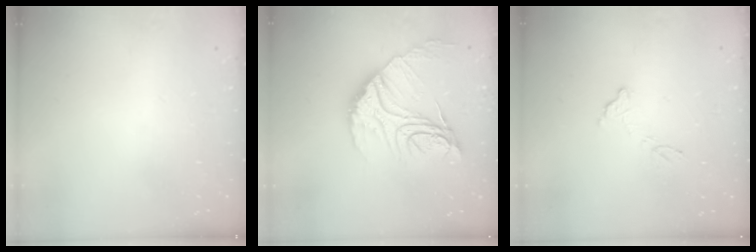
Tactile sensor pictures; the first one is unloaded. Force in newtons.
{"total": 18.7, "press": 18.6, "slide": 1.7}
{"total": 8.8, "press": 8.8, "slide": 0.5}